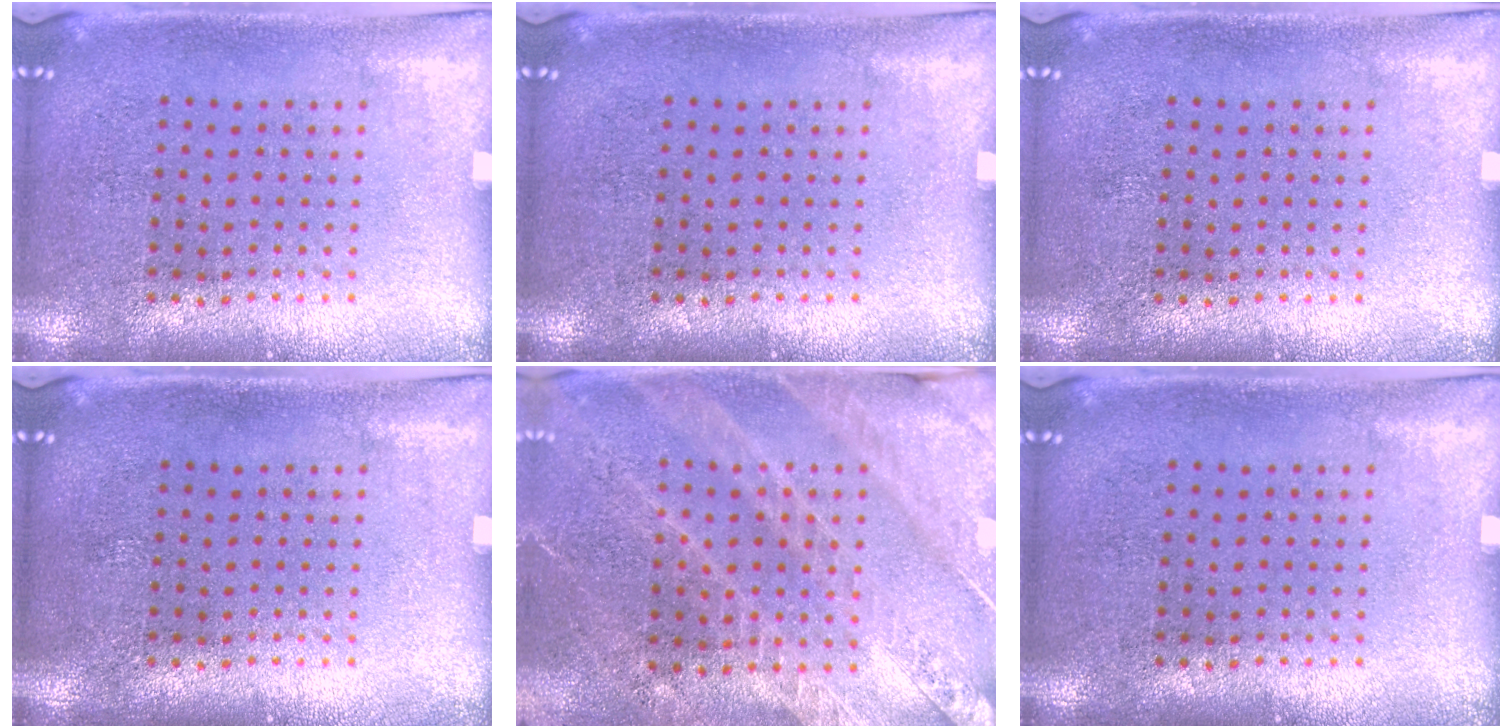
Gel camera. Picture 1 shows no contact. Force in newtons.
{"total": 0.0}
{"total": 0.0}
{"total": 0.0}
{"total": 2.7, "press": 2.7, "slide": 0.5}
{"total": 0.0}